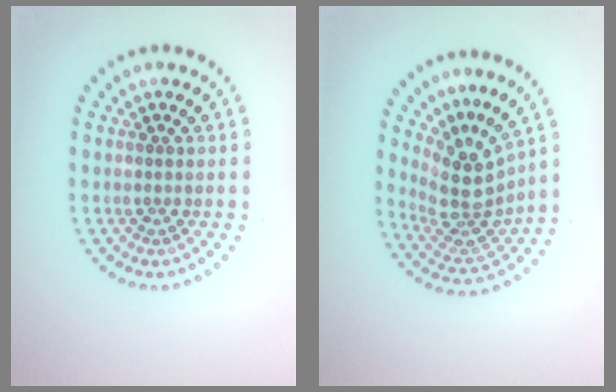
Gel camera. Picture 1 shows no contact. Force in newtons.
{"total": 4.3, "press": 3.1, "slide": 2.9}